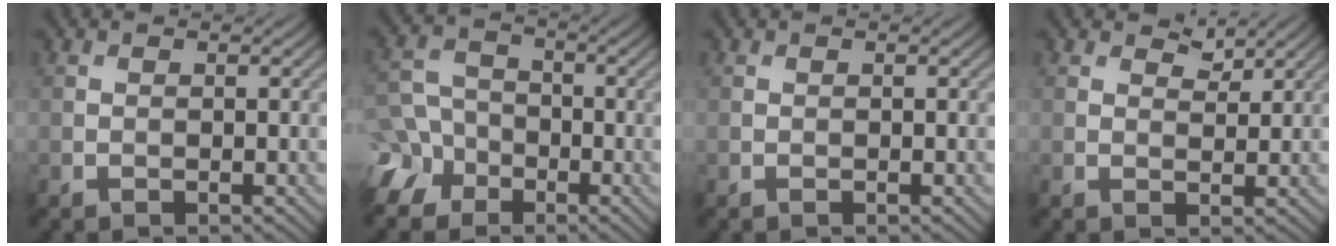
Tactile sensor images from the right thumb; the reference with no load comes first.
{"total": 7.6, "force": [-3.9, 5.9, 2.7], "torque": [-0.059, -0.012, -0.100]}
{"total": 0.0}
{"total": 2.1, "force": [1.7, 0.8, 0.9], "torque": [-0.015, -0.004, 0.032]}